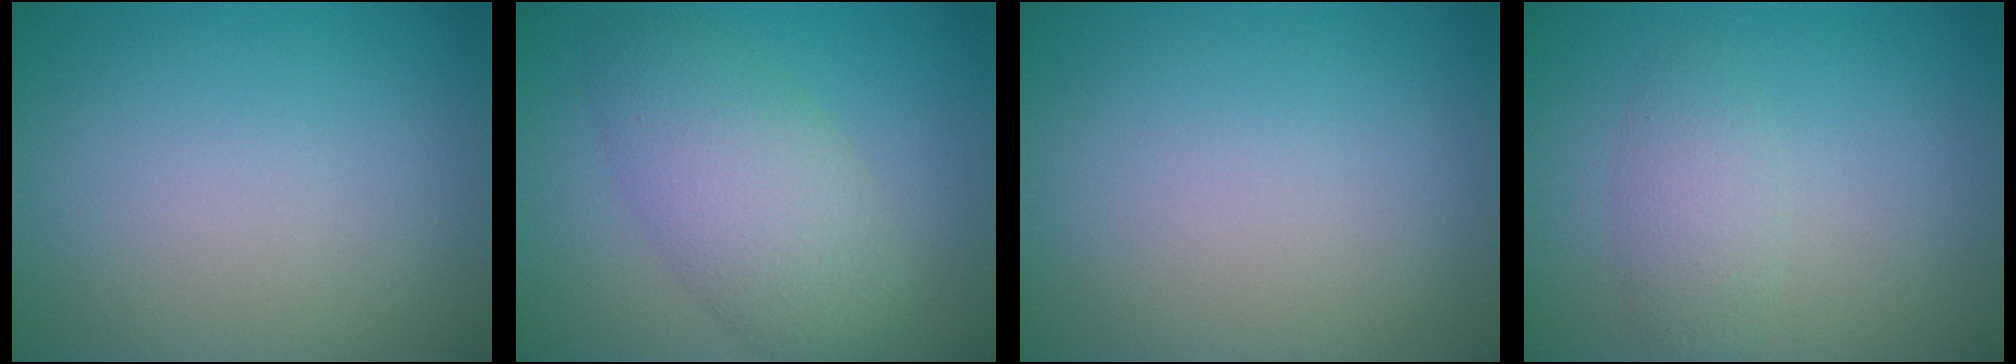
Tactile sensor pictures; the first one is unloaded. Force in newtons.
{"total": 5.6, "press": 5.5, "slide": 0.2}
{"total": 0.0}
{"total": 2.2, "press": 2.2, "slide": 0.1}